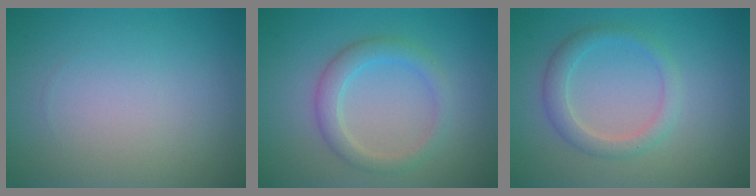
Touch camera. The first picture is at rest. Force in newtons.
{"total": 2.8, "press": 2.8, "slide": 0.2}
{"total": 2.5, "press": 2.5, "slide": 0.1}